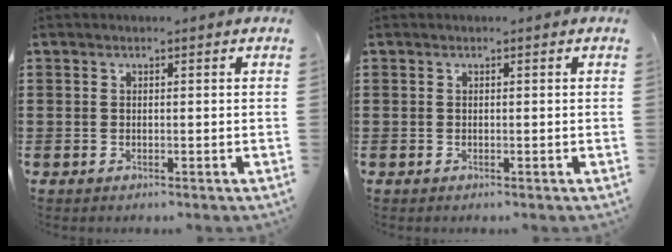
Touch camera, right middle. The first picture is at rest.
{"total": 0.0}